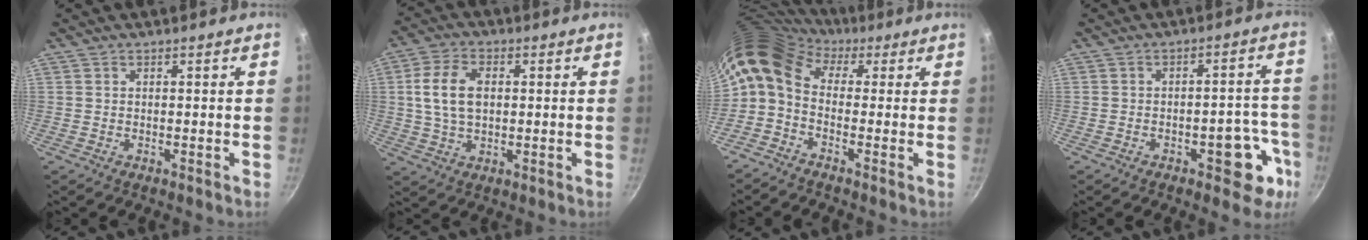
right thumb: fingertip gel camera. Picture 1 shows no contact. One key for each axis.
{"total": 9.5, "fx": 1.3, "fy": 6.1, "fz": 7.2, "tx": -0.130, "ty": 0.012, "tz": 0.021}
{"total": 10.5, "fx": 1.9, "fy": 7.2, "fz": 7.4, "tx": -0.141, "ty": 0.027, "tz": 0.012}
{"total": 9.3, "fx": -4.2, "fy": 4.7, "fz": 6.8, "tx": -0.032, "ty": 0.039, "tz": -0.046}